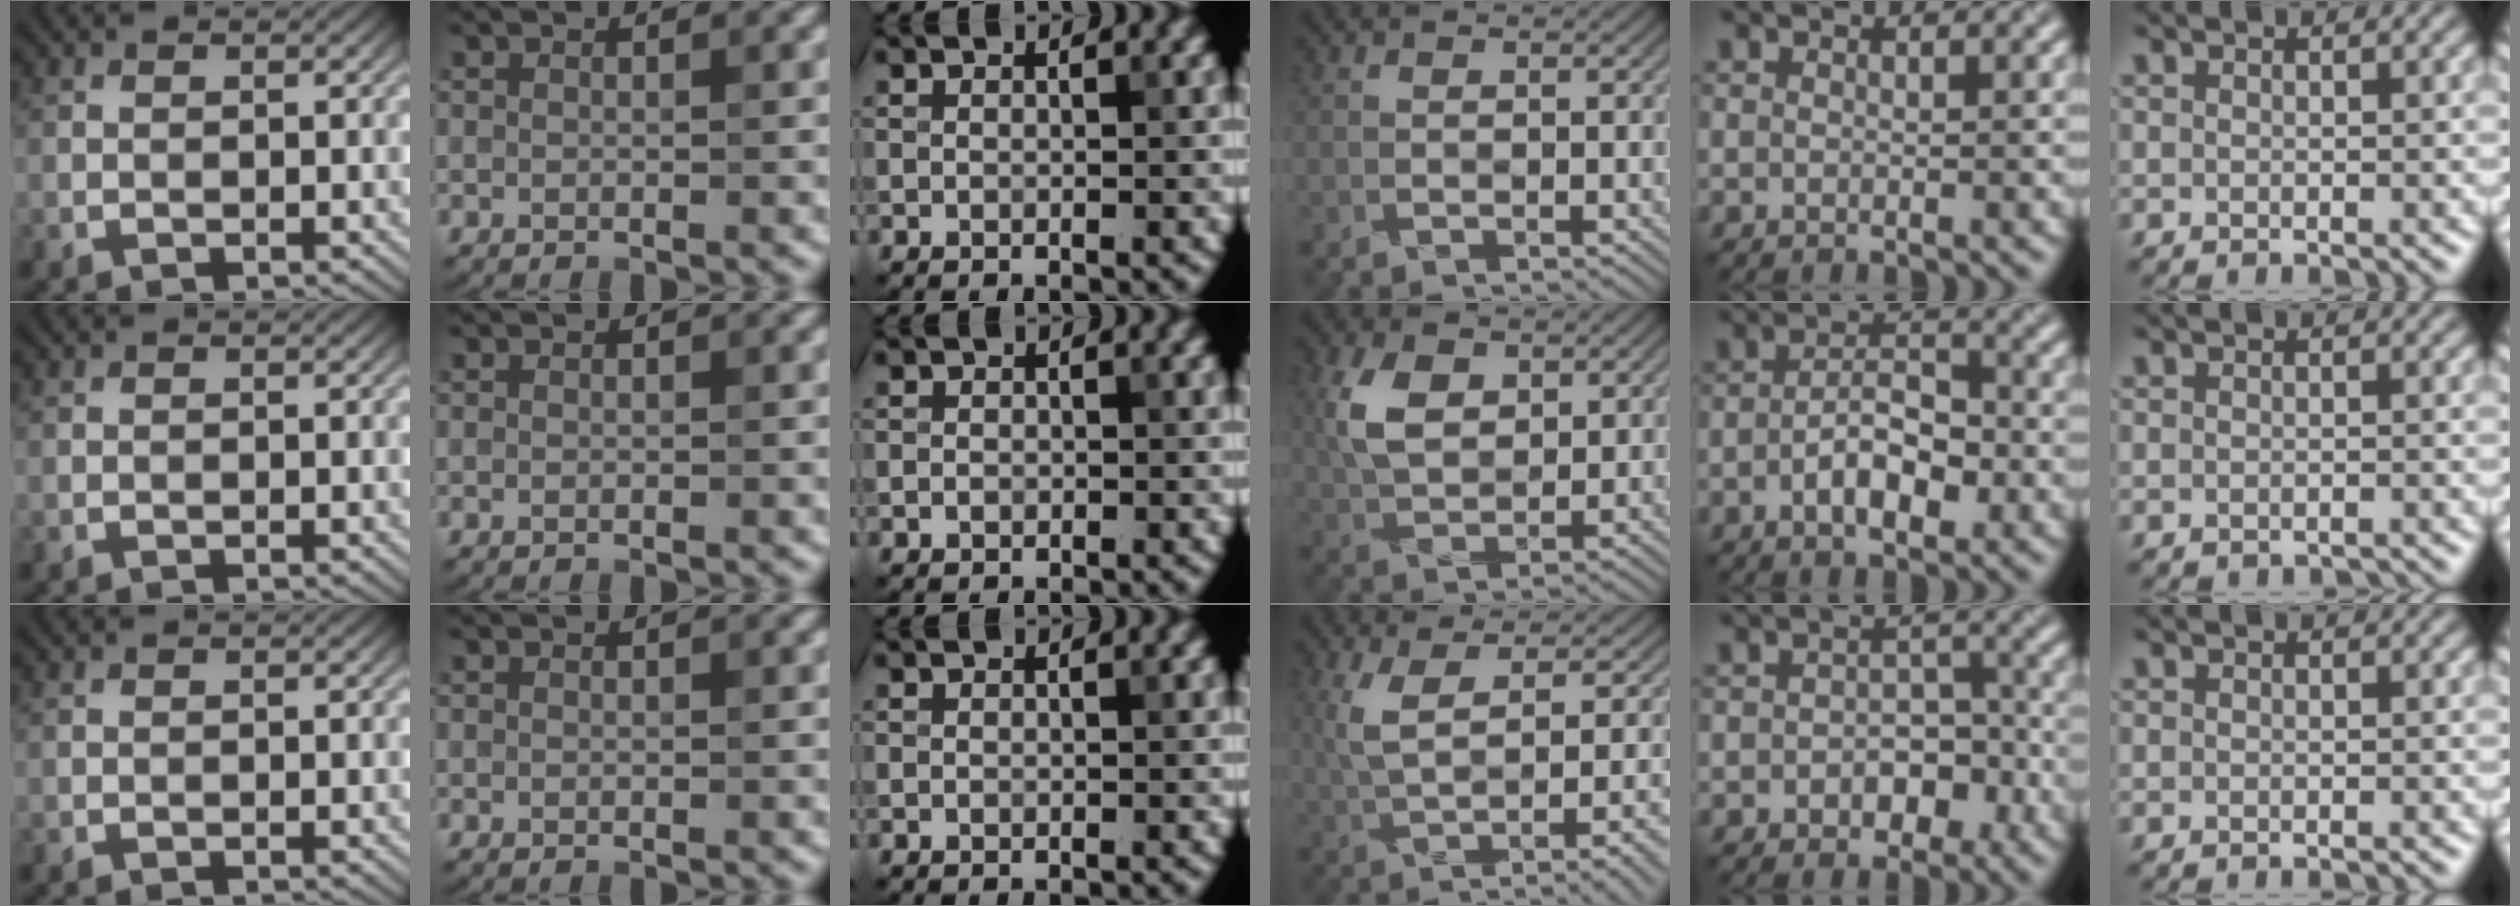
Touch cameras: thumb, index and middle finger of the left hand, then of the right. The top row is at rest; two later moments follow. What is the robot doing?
{"motion": "fold", "object": "napkin"}